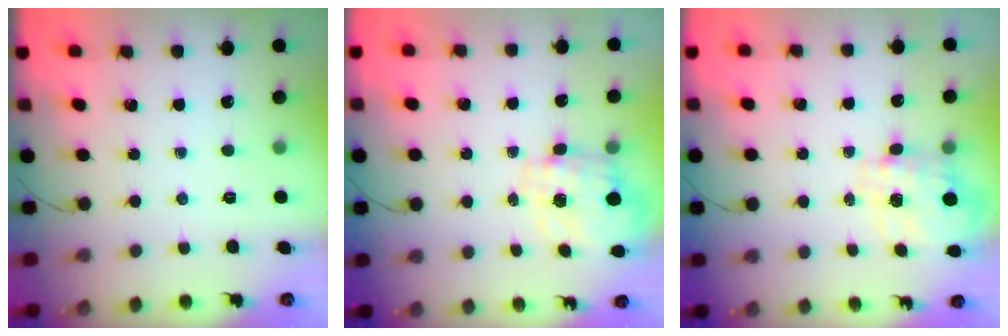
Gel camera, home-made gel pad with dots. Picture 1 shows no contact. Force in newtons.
{"total": 2.9, "press": 2.7, "slide": 1.0}
{"total": 3.5, "press": 3.3, "slide": 1.0}